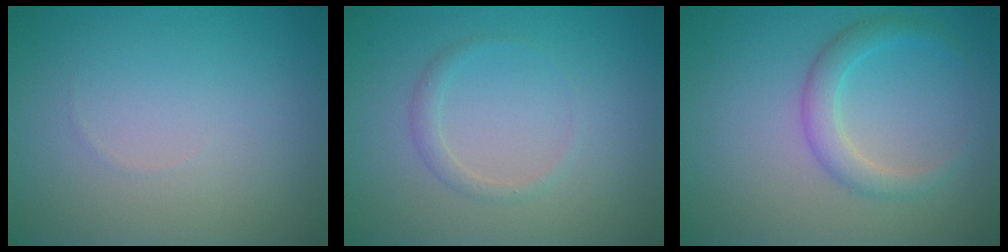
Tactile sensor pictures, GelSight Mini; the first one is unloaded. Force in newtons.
{"total": 1.2, "press": 1.2, "slide": 0.0}
{"total": 2.6, "press": 2.6, "slide": 0.0}